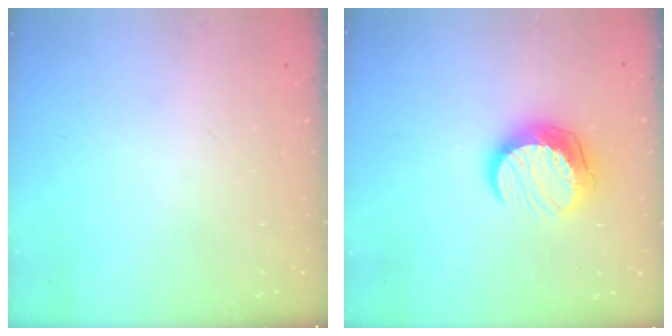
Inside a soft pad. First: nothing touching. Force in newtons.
{"total": 11.8, "press": 11.8, "slide": 1.0}